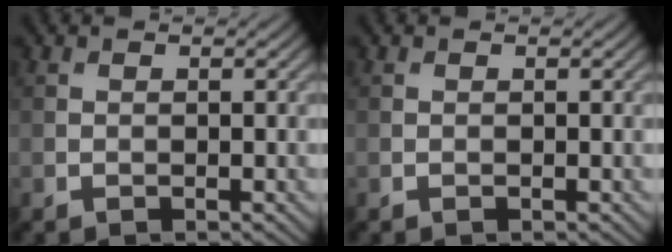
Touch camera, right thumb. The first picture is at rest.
{"total": 0.0}